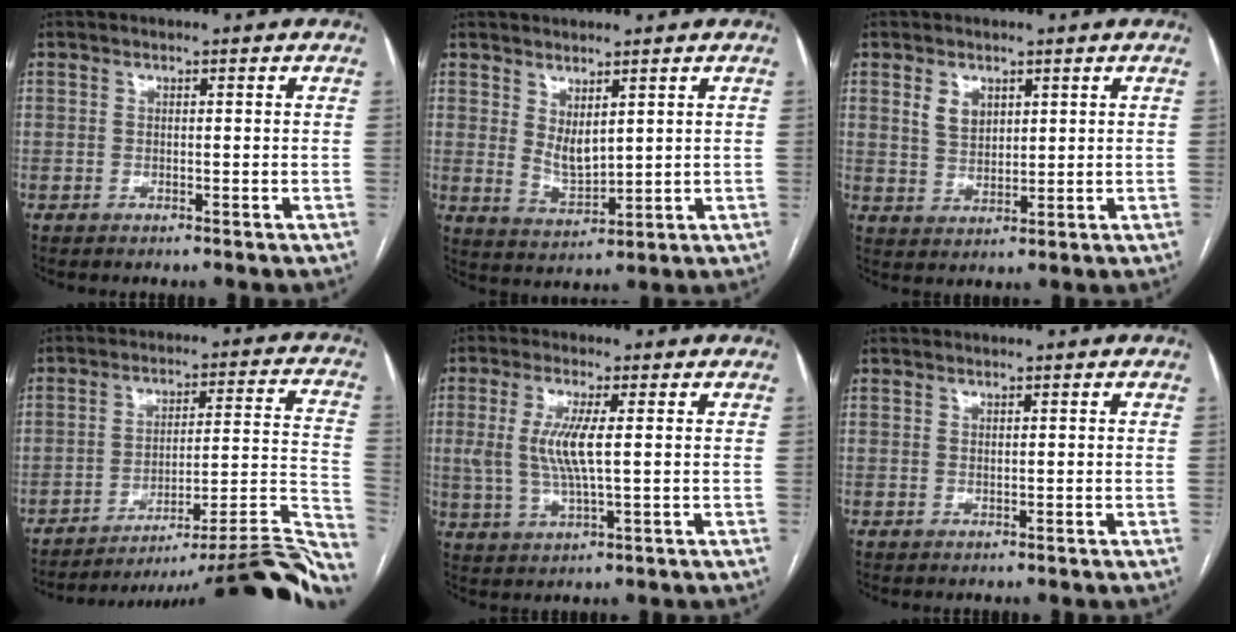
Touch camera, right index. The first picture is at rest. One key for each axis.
{"total": 4.3, "fx": 2.0, "fy": 1.8, "fz": 3.4, "tx": -0.070, "ty": -0.012, "tz": 0.051}
{"total": 3.9, "fx": 1.9, "fy": 2.6, "fz": 2.2, "tx": -0.045, "ty": 0.003, "tz": 0.045}
{"total": 25.4, "fx": -22.1, "fy": 0.5, "fz": 12.6, "tx": -0.065, "ty": 0.021, "tz": -0.297}
{"total": 6.9, "fx": 0.9, "fy": 1.2, "fz": 6.7, "tx": -0.153, "ty": -0.001, "tz": 0.019}
{"total": 0.0}